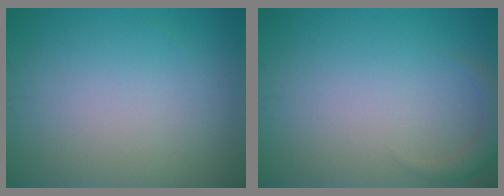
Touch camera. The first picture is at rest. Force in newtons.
{"total": 1.4, "press": 1.4, "slide": 0.1}